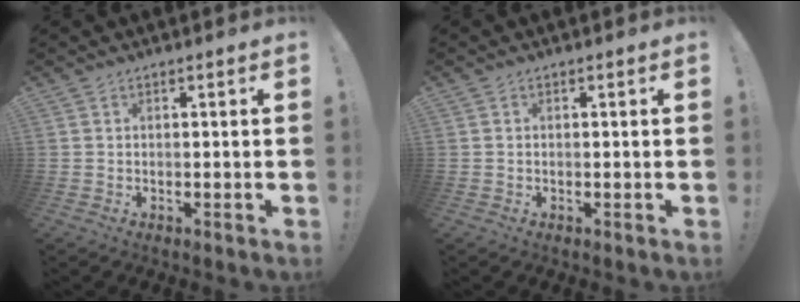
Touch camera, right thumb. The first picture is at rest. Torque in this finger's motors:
{"motor_torque": [-0.37, -0.30, -0.23, 0.15, 0.01]}